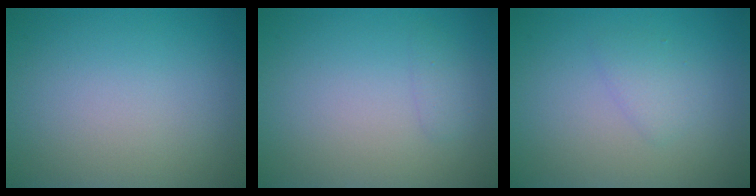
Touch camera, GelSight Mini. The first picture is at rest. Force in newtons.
{"total": 0.9, "press": 0.9, "slide": 0.1}
{"total": 1.4, "press": 1.4, "slide": 0.0}